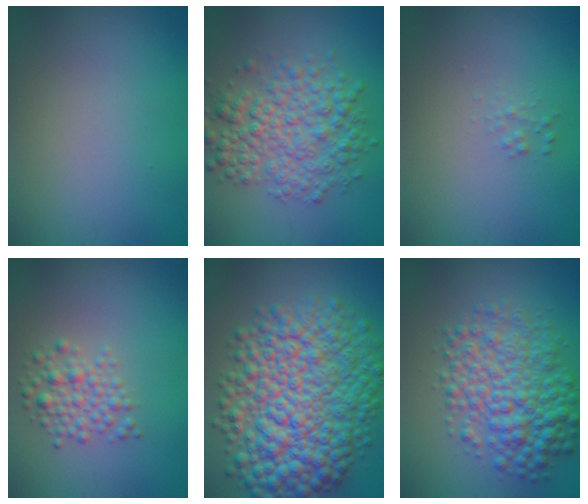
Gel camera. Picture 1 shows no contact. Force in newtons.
{"total": 5.9, "press": 5.9, "slide": 0.0}
{"total": 0.7, "press": 0.7, "slide": 0.0}
{"total": 2.6, "press": 2.6, "slide": 0.2}
{"total": 12.5, "press": 12.5, "slide": 0.1}
{"total": 7.0, "press": 7.0, "slide": 0.1}